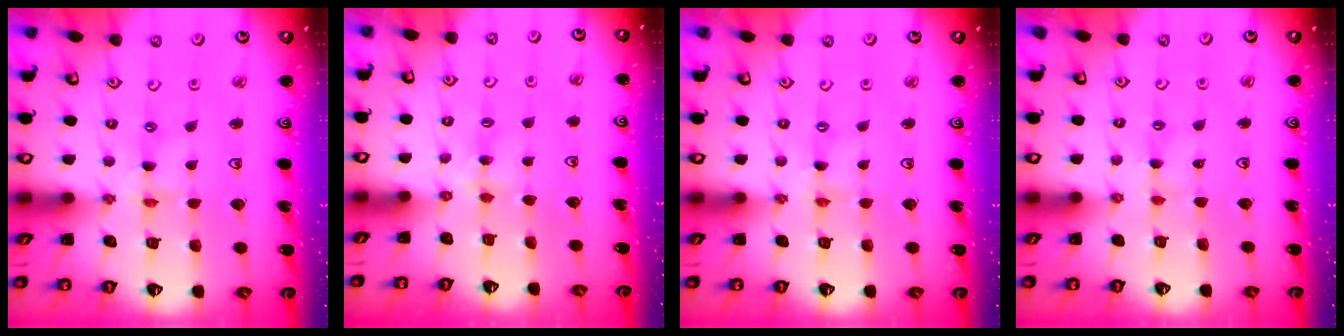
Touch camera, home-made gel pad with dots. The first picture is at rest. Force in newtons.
{"total": 3.6, "press": 3.6, "slide": 0.6}
{"total": 1.2, "press": 1.1, "slide": 0.2}
{"total": 1.1, "press": 1.1, "slide": 0.3}